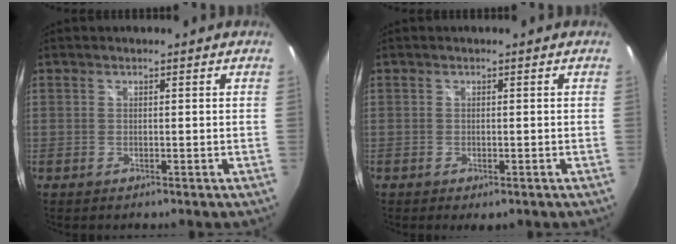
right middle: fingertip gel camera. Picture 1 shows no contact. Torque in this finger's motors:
{"motor_torque": [0.36, -0.46, 0.27, 0.17]}